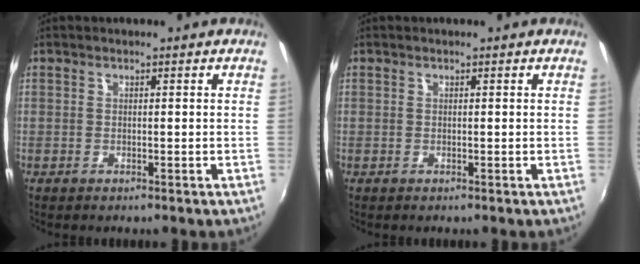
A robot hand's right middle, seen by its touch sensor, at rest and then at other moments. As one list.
[{"total": 0.0}]